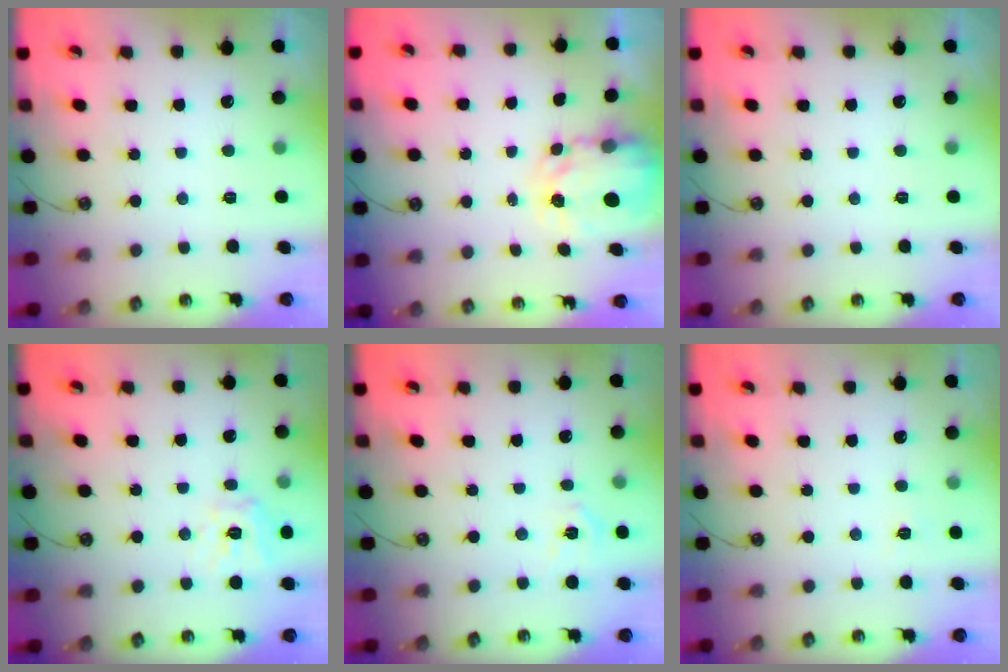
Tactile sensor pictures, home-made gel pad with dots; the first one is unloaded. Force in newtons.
{"total": 3.9, "press": 3.9, "slide": 0.4}
{"total": 0.0}
{"total": 11.2, "press": 11.1, "slide": 1.2}
{"total": 4.5, "press": 4.5, "slide": 0.5}
{"total": 3.1, "press": 3.1, "slide": 0.5}